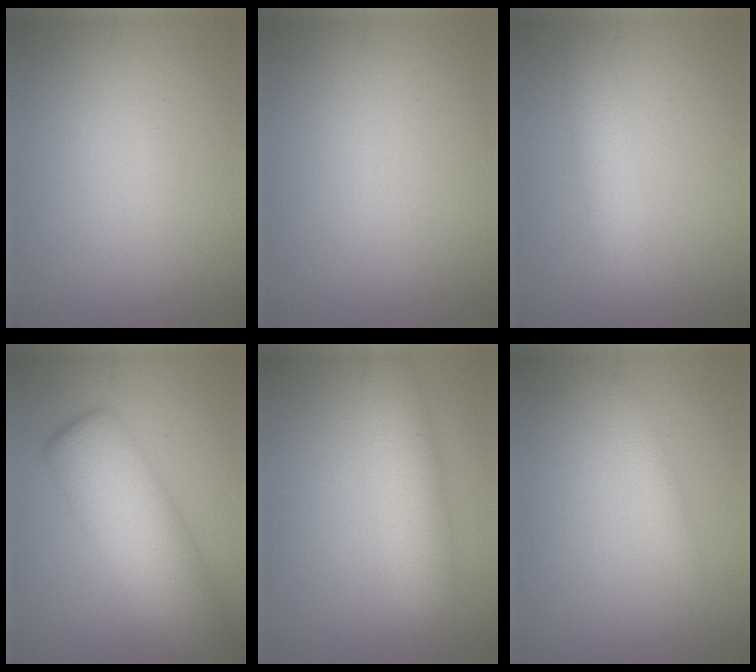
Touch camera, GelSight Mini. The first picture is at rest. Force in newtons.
{"total": 0.0}
{"total": 2.8, "press": 2.8, "slide": 0.1}
{"total": 7.6, "press": 7.6, "slide": 0.2}
{"total": 6.0, "press": 6.0, "slide": 0.1}
{"total": 1.2, "press": 1.2, "slide": 0.0}